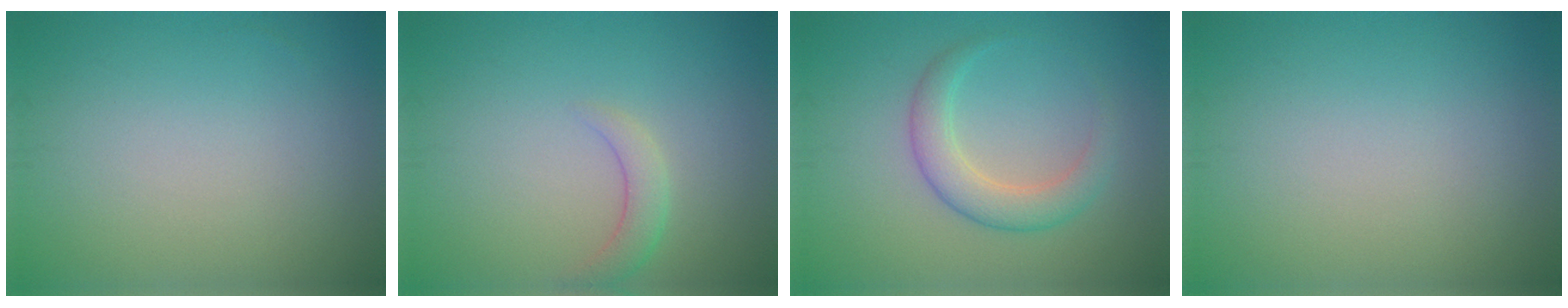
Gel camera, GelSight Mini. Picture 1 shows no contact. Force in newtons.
{"total": 1.9, "press": 1.9, "slide": 0.2}
{"total": 3.4, "press": 3.4, "slide": 0.2}
{"total": 0.0}